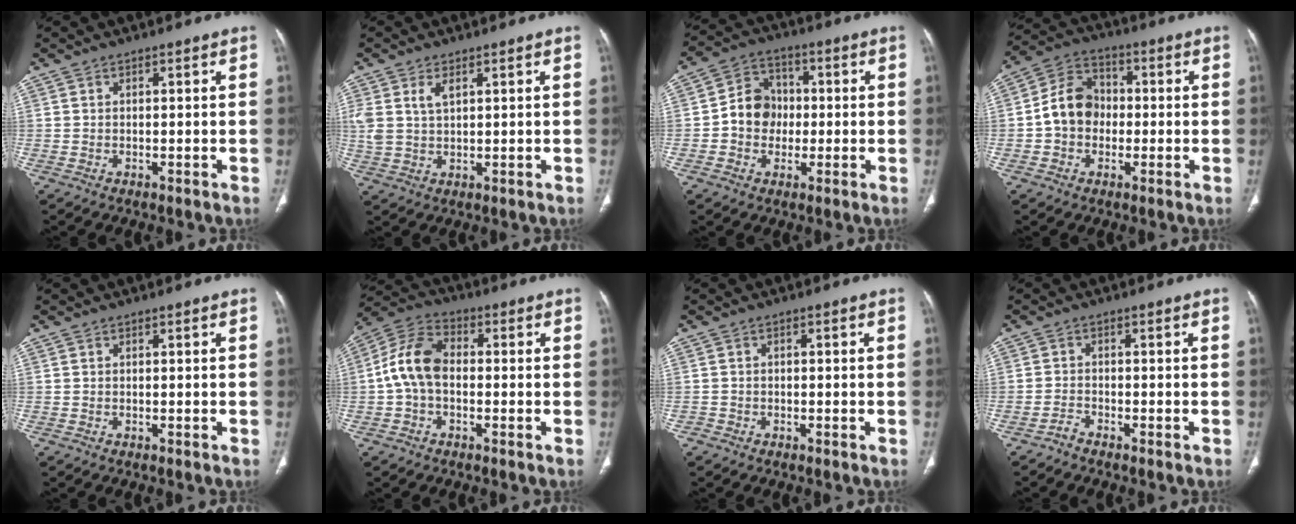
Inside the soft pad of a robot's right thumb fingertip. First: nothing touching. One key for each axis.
{"total": 5.0, "fx": 2.1, "fy": 2.8, "fz": 3.6, "tx": -0.078, "ty": -0.002, "tz": 0.050}
{"total": 8.6, "fx": -0.7, "fy": 7.6, "fz": 4.1, "tx": -0.038, "ty": 0.025, "tz": -0.023}
{"total": 9.7, "fx": -0.8, "fy": 7.9, "fz": 5.6, "tx": -0.084, "ty": 0.032, "tz": -0.027}
{"total": 0.0}
{"total": 9.7, "fx": -0.6, "fy": 6.3, "fz": 7.4, "tx": -0.141, "ty": 0.029, "tz": -0.024}
{"total": 1.0, "fx": -0.6, "fy": 0.8, "fz": 0.0, "tx": 0.006, "ty": 0.005, "tz": -0.017}
{"total": 1.5, "fx": -1.4, "fy": 0.3, "fz": 0.3, "tx": -0.011, "ty": 0.006, "tz": -0.029}